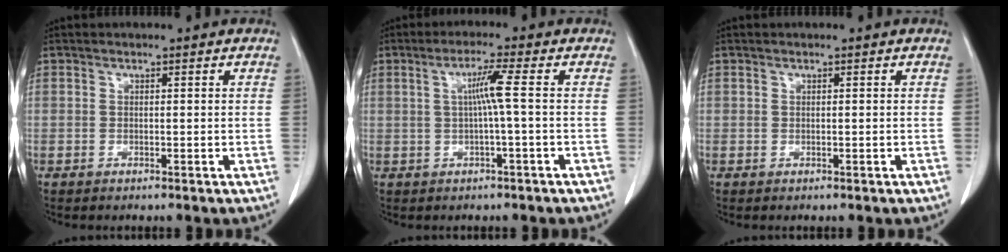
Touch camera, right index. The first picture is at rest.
{"total": 4.0, "force": [0.2, -1.0, 3.9], "torque": [-0.071, 0.006, 0.004]}
{"total": 0.0}